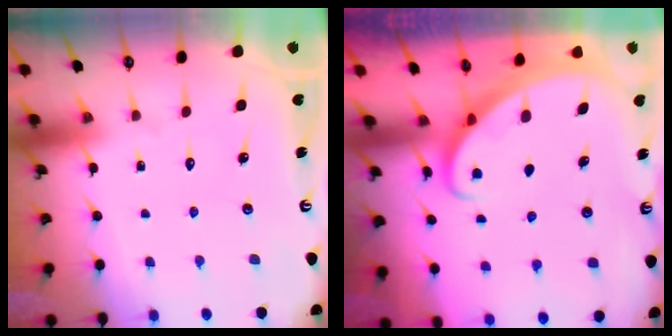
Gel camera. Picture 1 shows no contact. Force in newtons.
{"total": 2.5, "press": 2.5, "slide": 0.3}